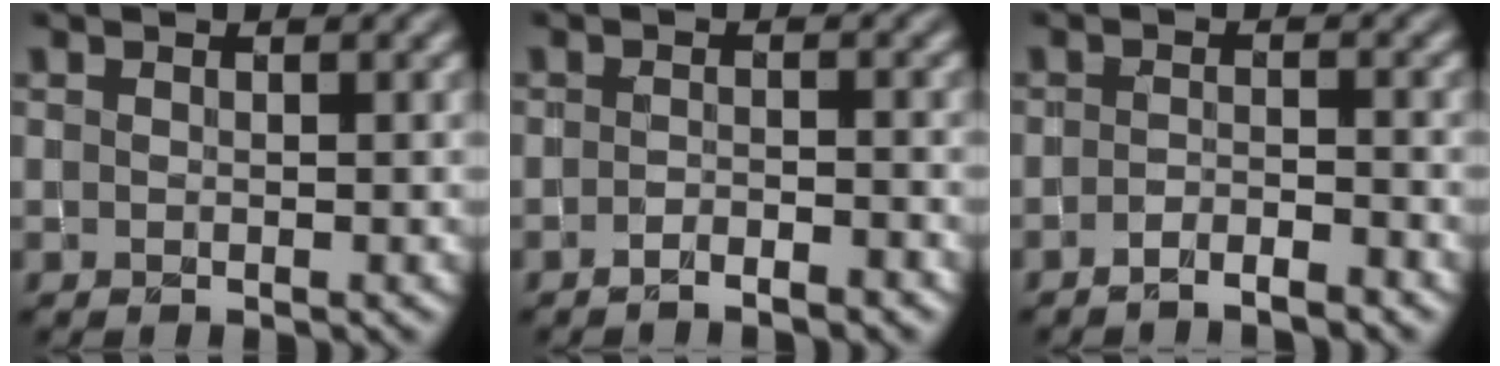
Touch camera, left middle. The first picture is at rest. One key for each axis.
{"total": 1.8, "fx": -1.5, "fy": 0.3, "fz": 1.0, "tx": -0.014, "ty": 0.001, "tz": -0.028}
{"total": 2.1, "fx": -1.8, "fy": 0.3, "fz": 1.1, "tx": -0.015, "ty": 0.000, "tz": -0.035}